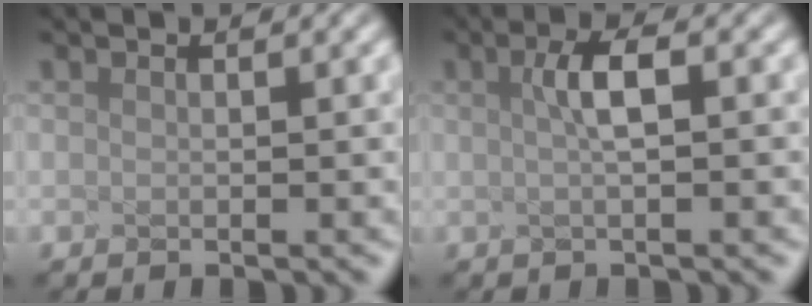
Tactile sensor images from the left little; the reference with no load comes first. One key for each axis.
{"total": 1.7, "fx": -0.9, "fy": -0.5, "fz": 1.4, "tx": -0.049, "ty": 0.001, "tz": 0.019}